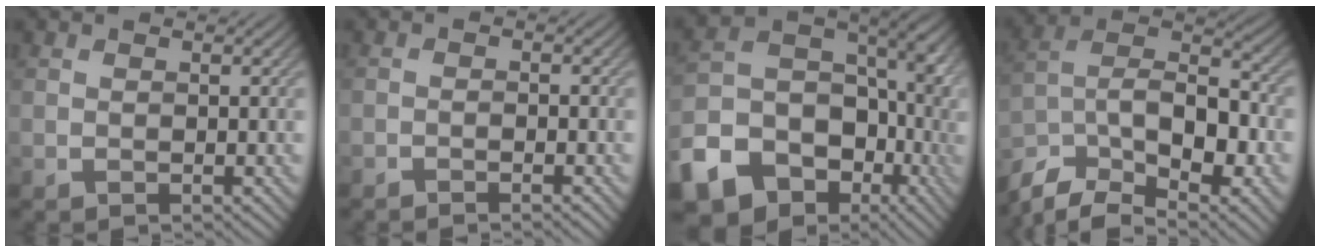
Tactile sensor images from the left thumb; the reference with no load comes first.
{"total": 1.5, "force": [-1.3, 0.0, 0.7], "torque": [-0.016, 0.004, -0.022]}
{"total": 18.1, "force": [-8.7, 13.8, 7.9], "torque": [-0.205, -0.039, -0.129]}
{"total": 14.2, "force": [-8.0, 7.3, 9.2], "torque": [-0.201, -0.020, -0.141]}